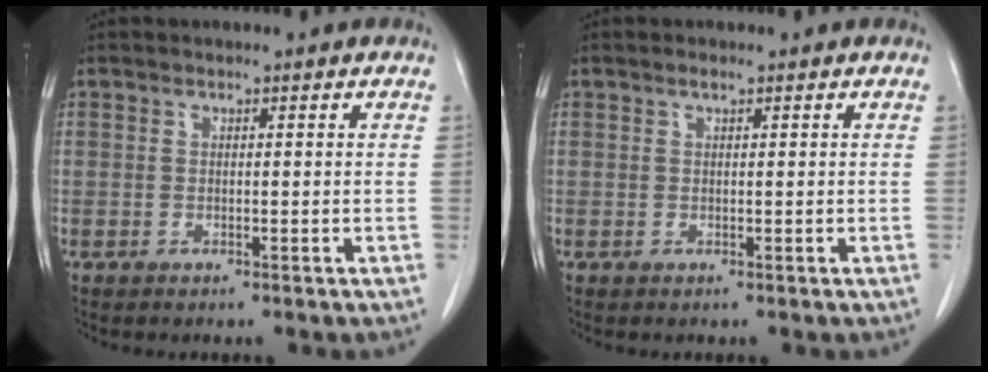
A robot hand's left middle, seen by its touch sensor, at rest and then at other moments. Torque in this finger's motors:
{"motor_torque": [0.11, -0.09, -0.10, 0.00]}